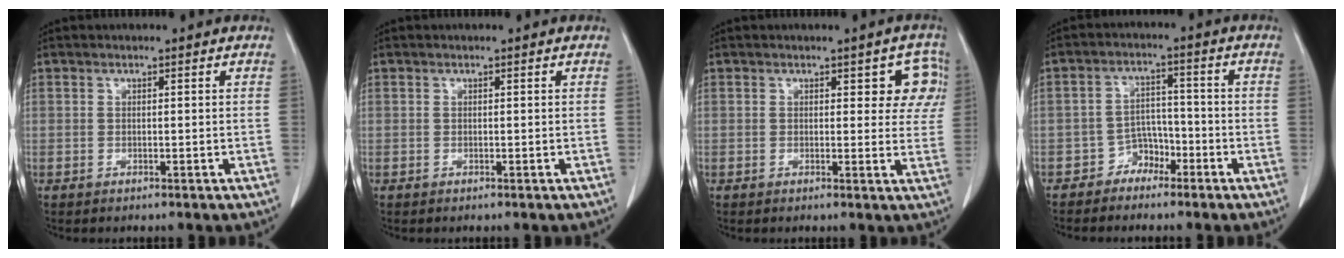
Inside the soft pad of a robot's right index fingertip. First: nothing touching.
{"total": 0.0}
{"total": 5.4, "force": [2.2, 2.7, 4.1], "torque": [-0.016, 0.007, 0.018]}
{"total": 3.9, "force": [-2.6, 2.8, 0.7], "torque": [-0.001, 0.015, -0.046]}